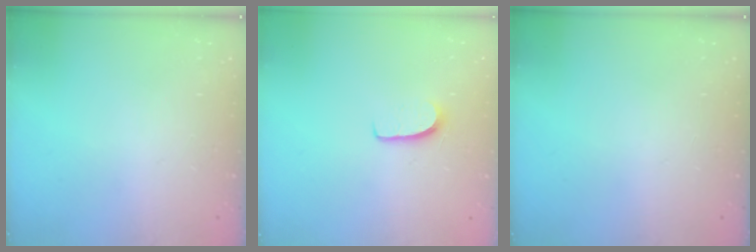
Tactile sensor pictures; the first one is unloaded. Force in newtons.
{"total": 5.8, "press": 5.8, "slide": 0.5}
{"total": 0.0}